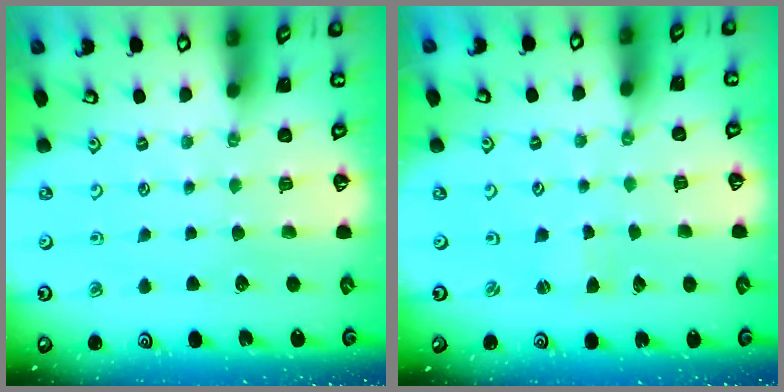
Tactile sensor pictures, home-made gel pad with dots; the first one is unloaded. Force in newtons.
{"total": 1.2, "press": 1.2, "slide": 0.2}